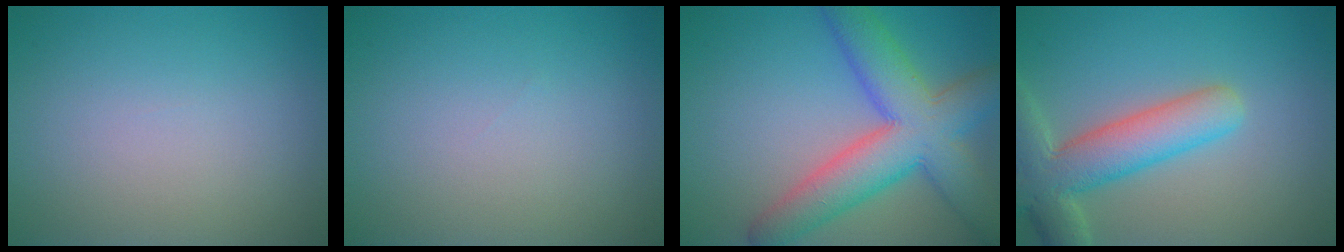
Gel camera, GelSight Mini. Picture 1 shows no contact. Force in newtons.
{"total": 0.0}
{"total": 9.2, "press": 9.2, "slide": 0.2}
{"total": 6.8, "press": 6.7, "slide": 0.7}